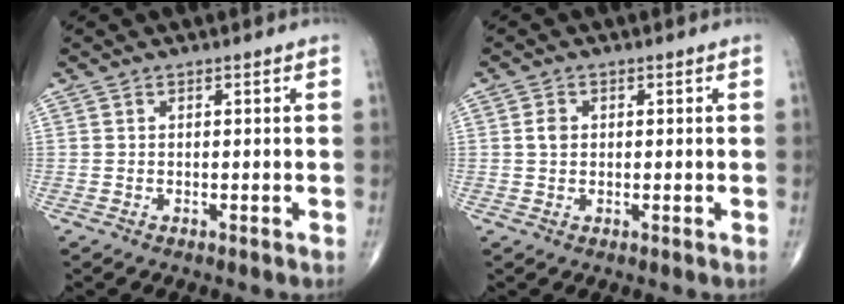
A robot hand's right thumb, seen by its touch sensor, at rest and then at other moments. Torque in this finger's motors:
{"motor_torque": [-0.29, 0.29, 0.01, 0.00, 0.00]}